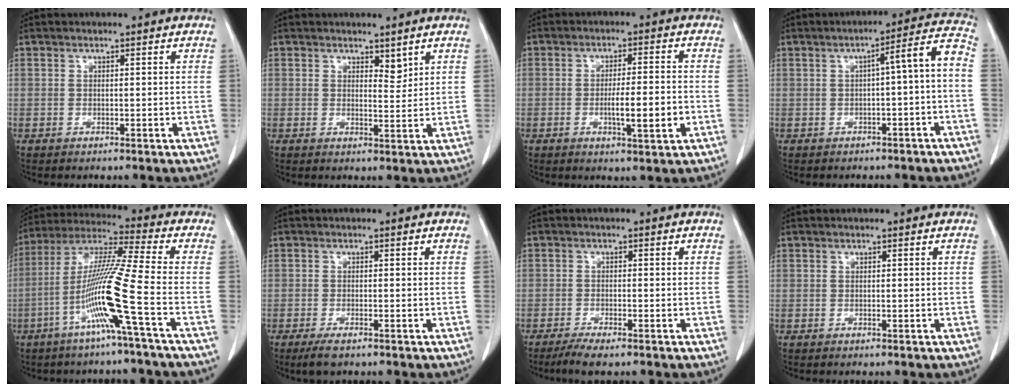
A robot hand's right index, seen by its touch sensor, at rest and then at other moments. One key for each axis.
{"total": 2.2, "fx": 1.6, "fy": 0.9, "fz": 1.2, "tx": -0.018, "ty": -0.010, "tz": 0.029}
{"total": 6.6, "fx": -1.8, "fy": 0.5, "fz": 6.4, "tx": -0.103, "ty": -0.006, "tz": -0.026}
{"total": 6.5, "fx": -1.5, "fy": 0.5, "fz": 6.3, "tx": -0.079, "ty": 0.026, "tz": -0.021}
{"total": 13.5, "fx": -5.0, "fy": -2.2, "fz": 12.3, "tx": -0.243, "ty": -0.007, "tz": -0.103}
{"total": 2.7, "fx": -1.9, "fy": 0.5, "fz": 1.9, "tx": -0.043, "ty": -0.008, "tz": -0.030}
{"total": 3.8, "fx": -2.9, "fy": 0.3, "fz": 2.4, "tx": -0.046, "ty": -0.008, "tz": -0.051}
{"total": 0.0}